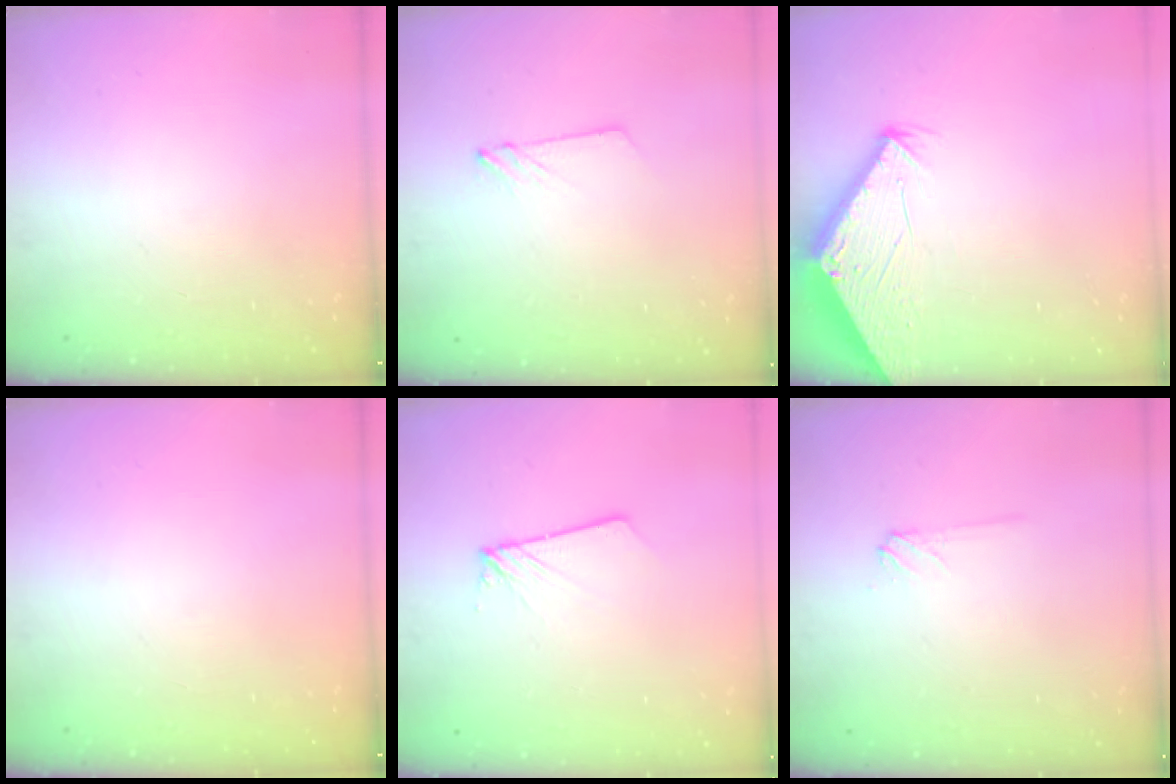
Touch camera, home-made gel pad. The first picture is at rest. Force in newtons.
{"total": 2.4, "press": 2.4, "slide": 0.2}
{"total": 2.8, "press": 2.8, "slide": 0.1}
{"total": 0.0}
{"total": 1.8, "press": 1.8, "slide": 0.1}
{"total": 4.3, "press": 4.2, "slide": 0.8}